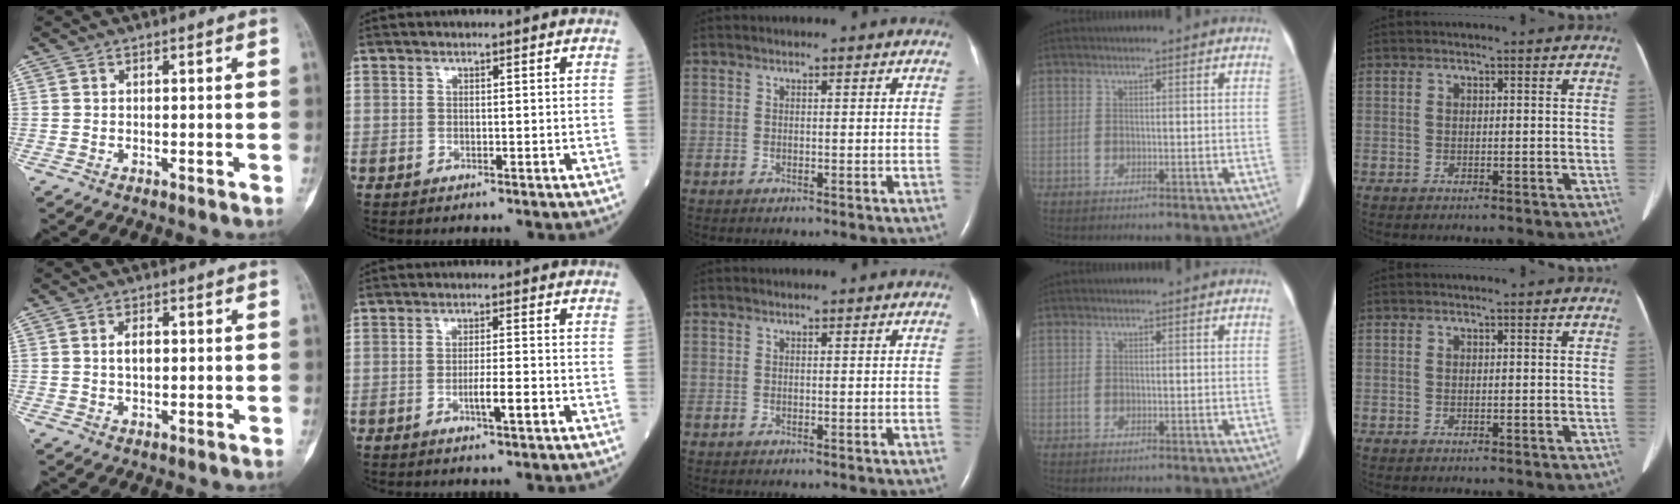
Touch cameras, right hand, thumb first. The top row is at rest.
{"thumb": {"total": 3.5, "force": [0.4, 2.0, 2.9], "torque": [-0.049, 0.001, 0.006]}, "index": {"total": 3.8, "force": [-1.5, 0.1, 3.5], "torque": [-0.058, -0.002, -0.024]}}